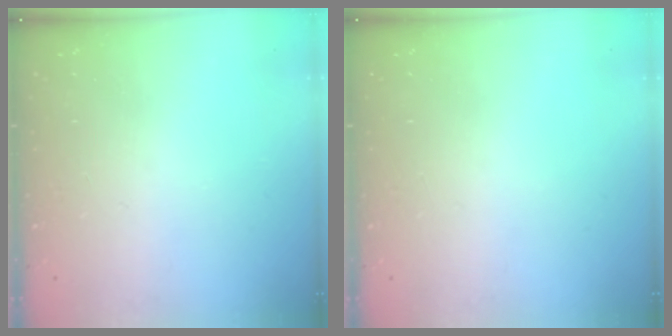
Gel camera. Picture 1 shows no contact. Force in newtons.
{"total": 0.0}